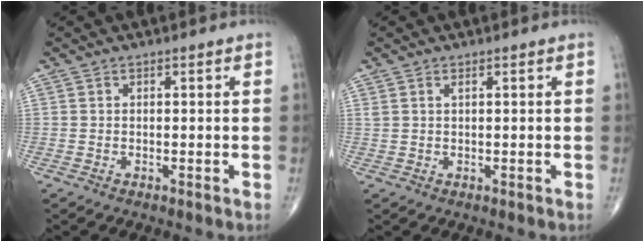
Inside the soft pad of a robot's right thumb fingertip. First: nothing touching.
{"total": 0.9, "force": [0.5, 0.2, 0.7], "torque": [-0.018, 0.006, 0.012]}